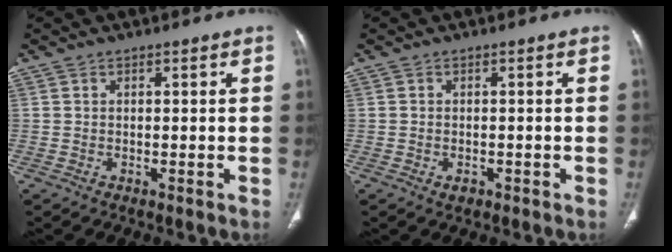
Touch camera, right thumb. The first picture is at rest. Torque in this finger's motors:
{"motor_torque": [-0.70, 0.25, -0.25, -0.01, -0.05]}